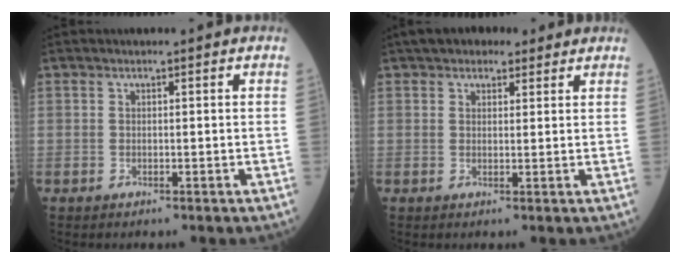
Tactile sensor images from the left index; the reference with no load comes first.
{"total": 5.6, "force": [4.3, 2.7, 2.3], "torque": [-0.026, 0.029, 0.068]}